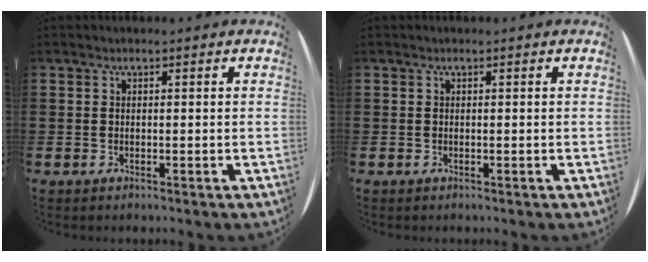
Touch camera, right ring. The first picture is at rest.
{"total": 0.0}